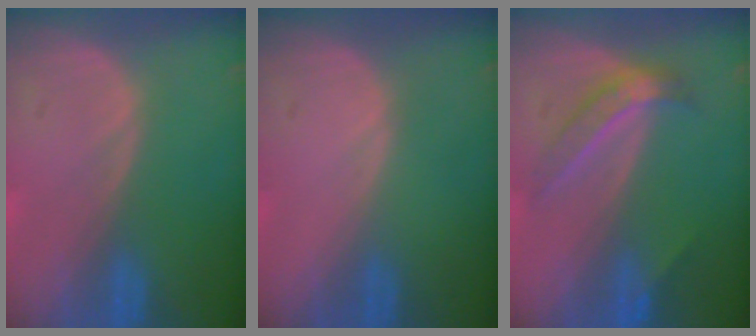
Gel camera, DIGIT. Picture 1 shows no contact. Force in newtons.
{"total": 0.0}
{"total": 5.0, "press": 4.6, "slide": 2.0}